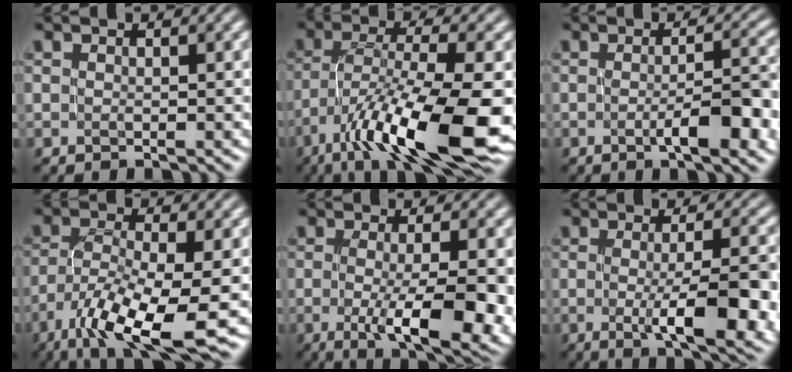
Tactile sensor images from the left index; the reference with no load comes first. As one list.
[{"total": 13.7, "force": [-7.3, 3.7, 11.0], "torque": [-0.199, -0.004, -0.122]}, {"total": 6.8, "force": [-1.7, 1.7, 6.4], "torque": [-0.091, 0.004, -0.023]}, {"total": 10.5, "force": [-5.9, 2.9, 8.1], "torque": [-0.151, -0.014, -0.103]}, {"total": 7.6, "force": [-2.0, 2.0, 7.1], "torque": [-0.107, -0.010, -0.028]}, {"total": 9.5, "force": [-2.1, 2.7, 8.9], "torque": [-0.116, -0.012, -0.024]}]